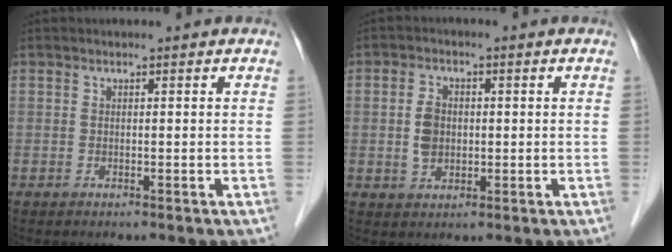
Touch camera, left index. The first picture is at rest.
{"total": 4.2, "force": [0.0, 2.9, 3.0], "torque": [-0.067, 0.006, 0.003]}